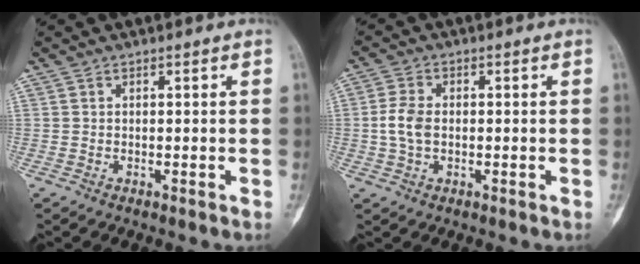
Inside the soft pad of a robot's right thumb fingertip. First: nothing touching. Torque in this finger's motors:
{"motor_torque": [0.56, 0.11, 0.44, -0.23, 0.12]}